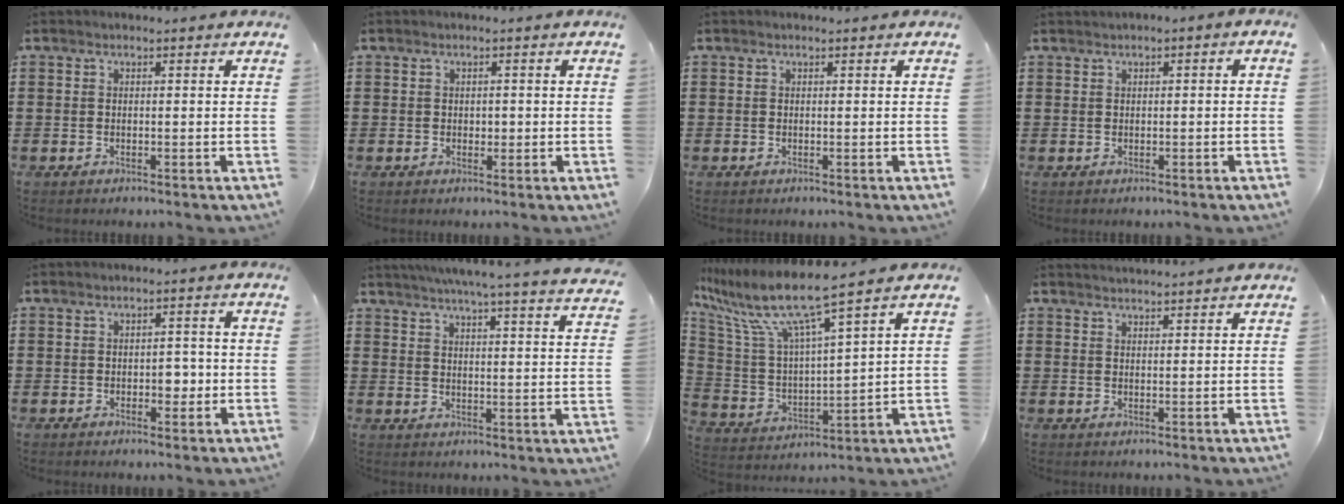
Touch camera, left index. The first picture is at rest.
{"total": 0.9, "force": [0.2, 0.7, 0.6], "torque": [-0.013, 0.005, 0.004]}
{"total": 0.0}
{"total": 0.7, "force": [-0.3, 0.3, 0.6], "torque": [-0.011, -0.003, -0.005]}
{"total": 3.1, "force": [-0.4, 1.9, 2.4], "torque": [-0.033, -0.003, -0.014]}
{"total": 5.5, "force": [5.0, -0.7, 2.3], "torque": [-0.064, -0.035, 0.084]}
{"total": 10.2, "force": [7.9, 0.5, 6.4], "torque": [-0.158, -0.054, 0.130]}
{"total": 1.8, "force": [1.8, -0.3, 0.1], "torque": [-0.006, -0.004, 0.035]}